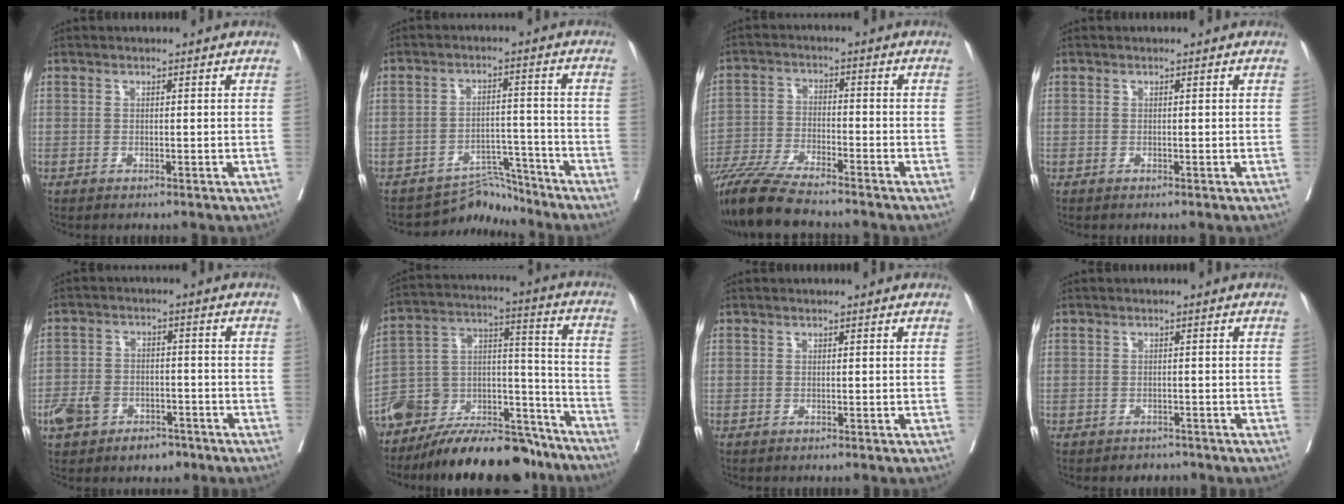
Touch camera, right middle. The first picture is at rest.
{"total": 5.2, "force": [-5.0, 0.8, -1.0], "torque": [0.020, 0.027, -0.075]}
{"total": 11.7, "force": [-10.2, 0.8, 5.7], "torque": [-0.099, -0.030, -0.177]}
{"total": 0.0}
{"total": 7.7, "force": [-4.3, 4.8, 4.1], "torque": [-0.080, 0.016, -0.064]}
{"total": 22.7, "force": [-20.0, 6.3, 8.5], "torque": [-0.145, 0.025, -0.329]}
{"total": 0.0}
{"total": 2.0, "force": [-1.7, 1.0, -0.2], "torque": [-0.001, 0.002, -0.027]}